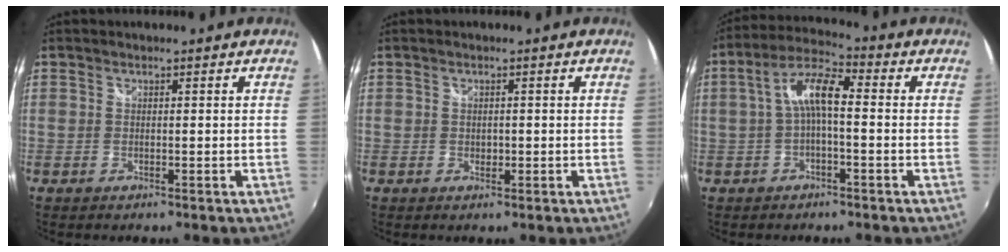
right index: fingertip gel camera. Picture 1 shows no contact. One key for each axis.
{"total": 0.9, "fx": -0.1, "fy": 0.9, "fz": 0.4, "tx": -0.004, "ty": -0.001, "tz": -0.001}
{"total": 7.5, "fx": -0.5, "fy": 2.3, "fz": 7.1, "tx": -0.149, "ty": 0.022, "tz": -0.010}